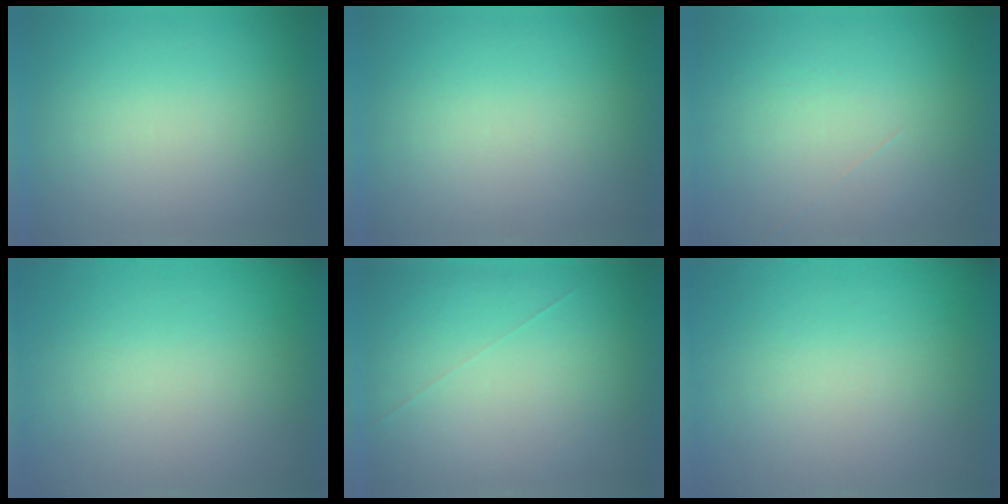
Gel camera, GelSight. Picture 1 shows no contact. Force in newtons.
{"total": 0.0}
{"total": 1.1}
{"total": 5.0}
{"total": 1.0}
{"total": 5.0}